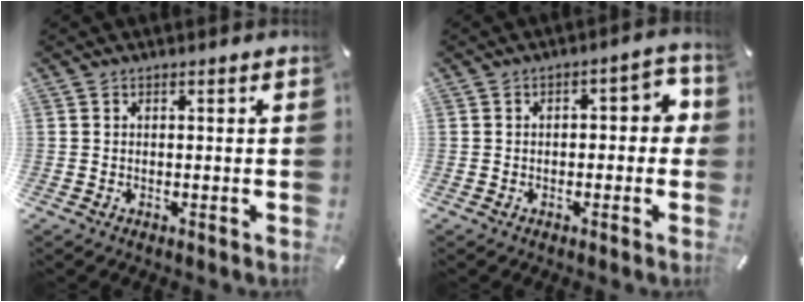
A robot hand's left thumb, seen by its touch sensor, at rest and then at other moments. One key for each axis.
{"total": 5.1, "fx": -0.5, "fy": 2.8, "fz": 4.2, "tx": -0.055, "ty": 0.008, "tz": -0.016}